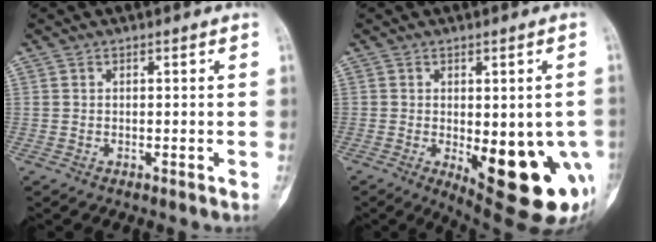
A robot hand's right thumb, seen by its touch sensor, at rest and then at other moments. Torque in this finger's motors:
{"motor_torque": [-0.24, 1.07, 0.40, -0.19, 0.33]}